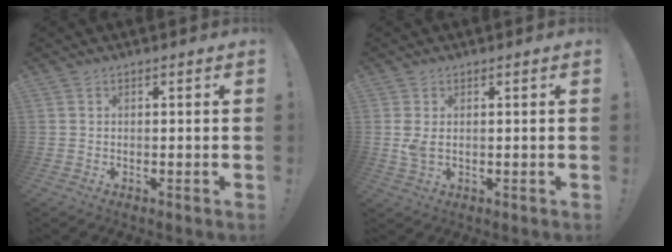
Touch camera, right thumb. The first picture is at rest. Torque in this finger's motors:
{"motor_torque": [0.05, -0.02, 0.49, 0.01, -0.01]}